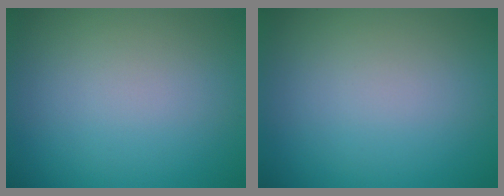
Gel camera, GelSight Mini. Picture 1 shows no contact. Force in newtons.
{"total": 0.0}